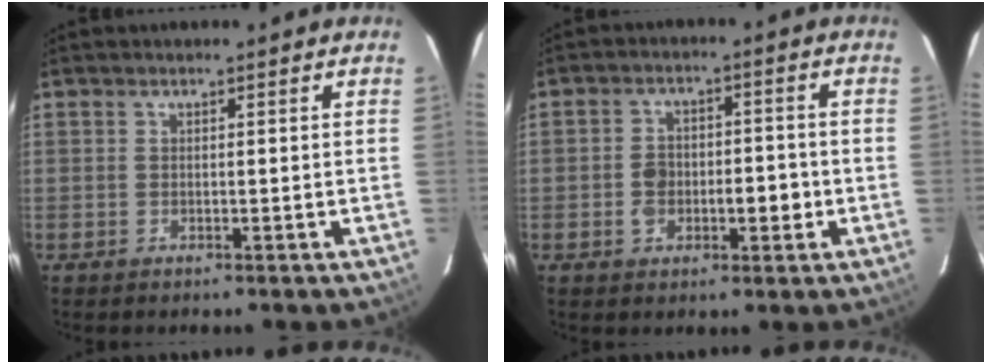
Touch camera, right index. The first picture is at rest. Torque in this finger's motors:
{"motor_torque": [0.72, 0.12, 0.38, 0.07]}